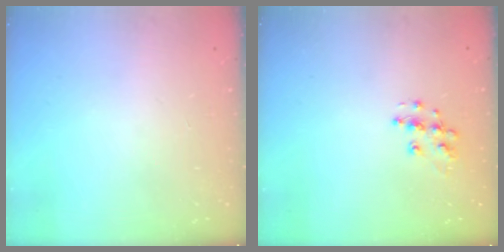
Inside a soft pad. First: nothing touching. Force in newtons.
{"total": 9.0, "press": 9.0, "slide": 0.6}